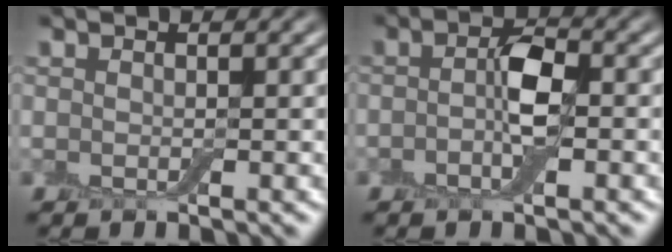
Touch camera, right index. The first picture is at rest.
{"total": 3.1, "force": [-0.6, 1.0, 2.8], "torque": [-0.050, 0.006, -0.016]}